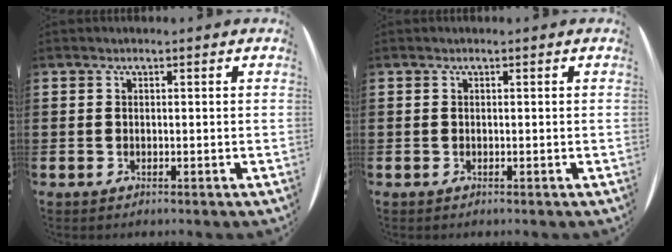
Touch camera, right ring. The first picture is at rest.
{"total": 0.0}